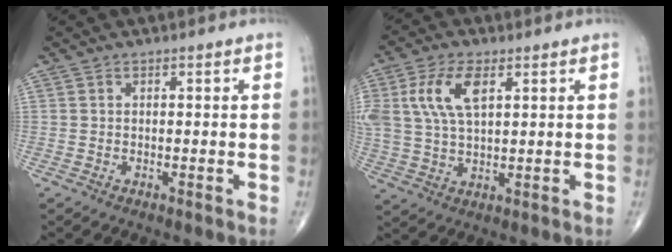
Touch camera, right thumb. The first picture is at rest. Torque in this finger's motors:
{"motor_torque": [0.73, 1.82, 1.43, 0.17, 0.54]}